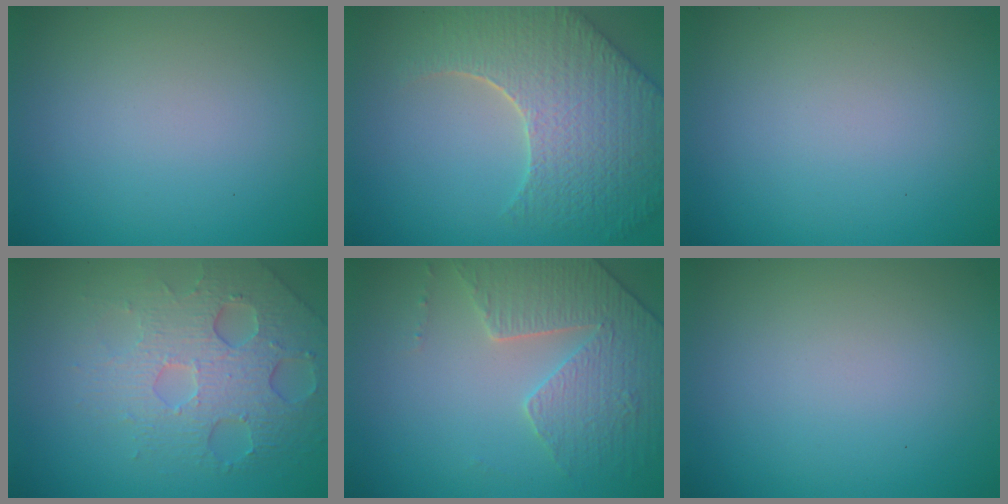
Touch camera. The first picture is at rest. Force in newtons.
{"total": 8.6, "press": 6.3, "slide": 5.9}
{"total": 0.0}
{"total": 5.8, "press": 4.5, "slide": 3.7}
{"total": 4.0, "press": 3.9, "slide": 1.1}
{"total": 0.0}